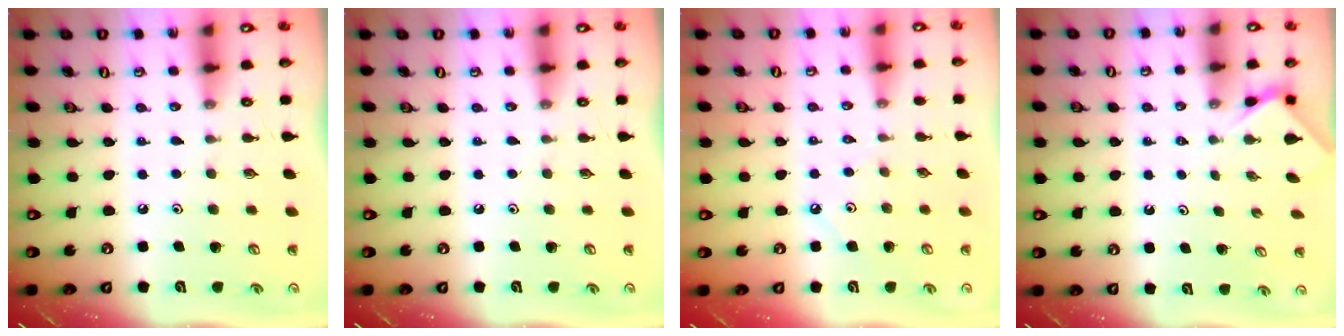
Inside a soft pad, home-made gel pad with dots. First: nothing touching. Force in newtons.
{"total": 0.0}
{"total": 2.2, "press": 2.2, "slide": 0.3}
{"total": 1.9, "press": 1.9, "slide": 0.3}